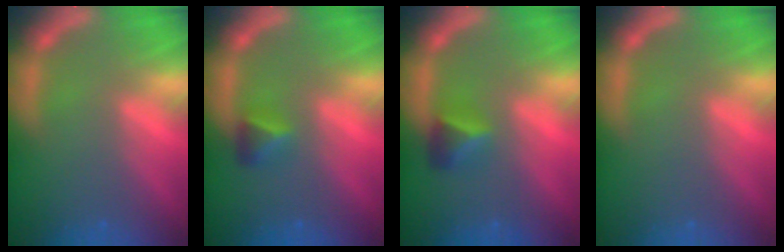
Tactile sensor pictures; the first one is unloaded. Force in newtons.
{"total": 1.9}
{"total": 2.4}
{"total": 0.0}